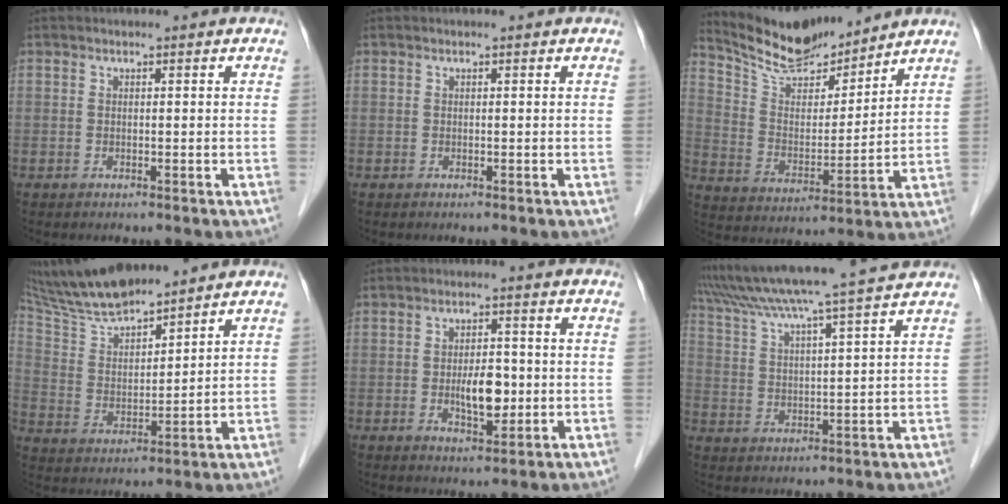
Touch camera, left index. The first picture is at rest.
{"total": 0.0}
{"total": 11.7, "force": [11.1, 1.9, 3.2], "torque": [-0.064, 0.005, 0.211]}
{"total": 11.4, "force": [10.4, 1.2, 4.3], "torque": [-0.097, 0.014, 0.205]}
{"total": 5.5, "force": [-0.9, 2.4, 4.9], "torque": [-0.084, 0.000, -0.014]}
{"total": 16.4, "force": [14.3, -1.8, 7.9], "torque": [-0.147, 0.003, 0.215]}